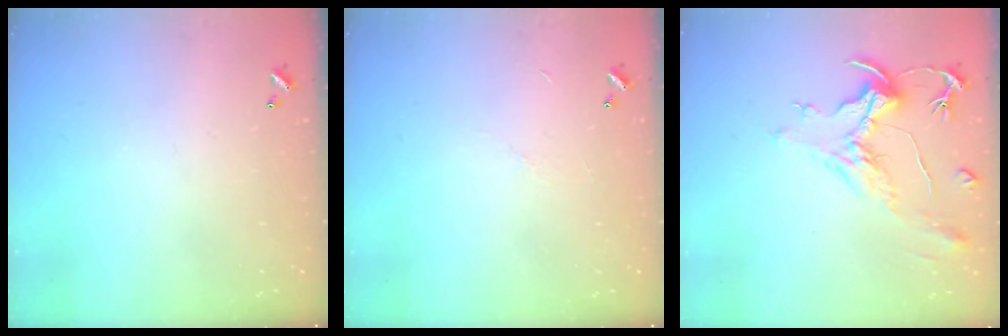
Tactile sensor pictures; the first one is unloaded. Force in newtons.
{"total": 4.5, "press": 4.5, "slide": 0.5}
{"total": 2.1, "press": 1.6, "slide": 1.4}